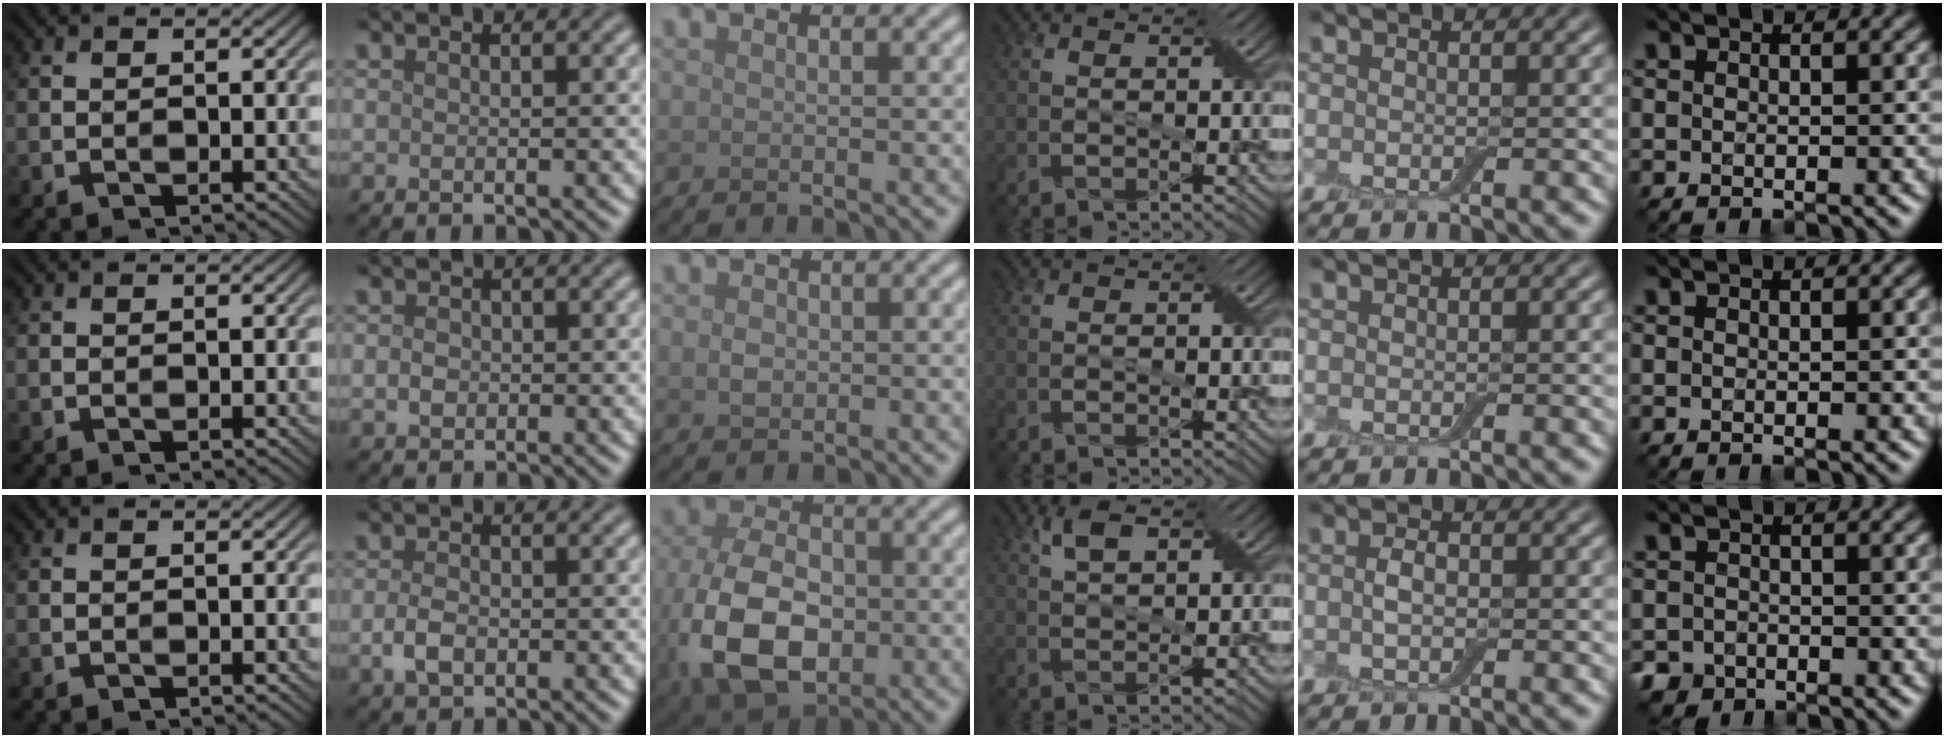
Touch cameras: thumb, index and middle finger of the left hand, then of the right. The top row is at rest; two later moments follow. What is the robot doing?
{"motion": "fold", "object": "apron"}